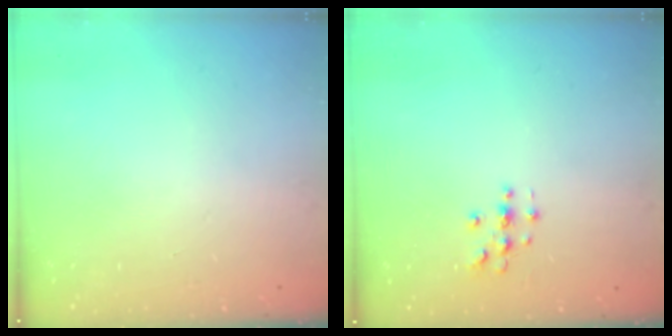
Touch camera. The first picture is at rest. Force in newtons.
{"total": 2.9, "press": 2.9, "slide": 0.3}